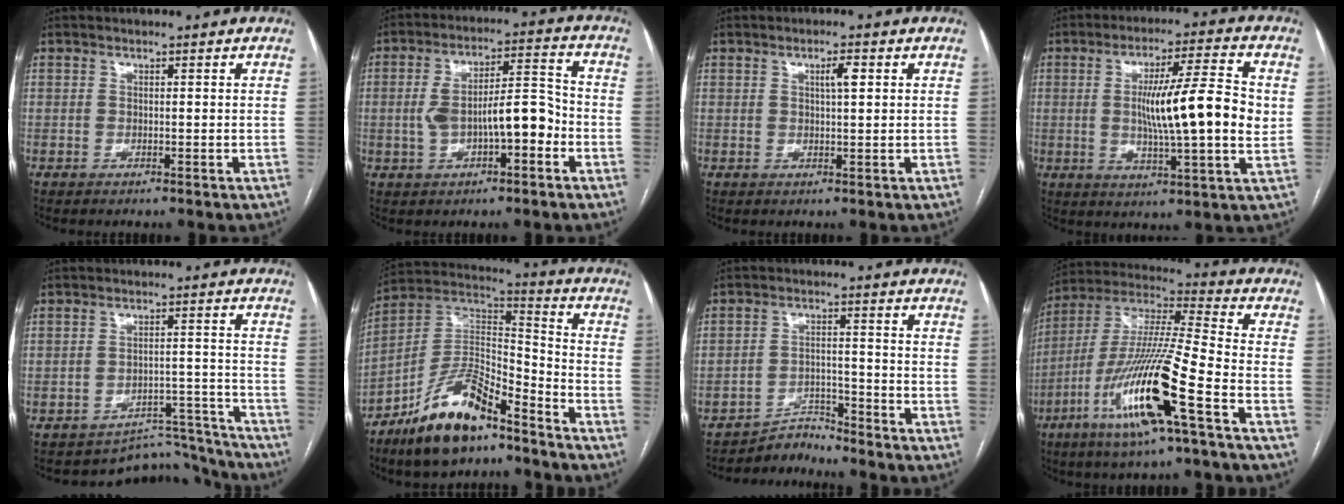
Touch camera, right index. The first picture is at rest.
{"total": 10.4, "force": [-2.2, 3.4, 9.6], "torque": [-0.169, 0.033, -0.029]}
{"total": 2.4, "force": [0.9, 0.3, 2.2], "torque": [-0.039, 0.002, 0.014]}
{"total": 13.9, "force": [0.6, 0.8, 13.8], "torque": [-0.227, 0.004, 0.007]}
{"total": 9.2, "force": [-8.7, 2.6, -1.2], "torque": [0.038, 0.053, -0.114]}
{"total": 14.8, "force": [-10.6, 4.4, 9.4], "torque": [-0.172, 0.020, -0.191]}
{"total": 3.9, "force": [-3.7, 0.2, -1.0], "torque": [0.024, 0.002, -0.061]}
{"total": 18.7, "force": [-8.1, 0.3, 16.9], "torque": [-0.354, -0.026, -0.156]}